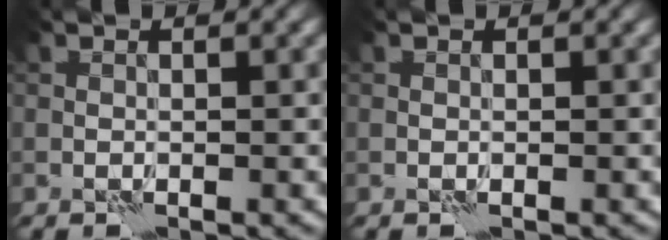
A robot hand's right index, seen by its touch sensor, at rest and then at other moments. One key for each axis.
{"total": 0.0}